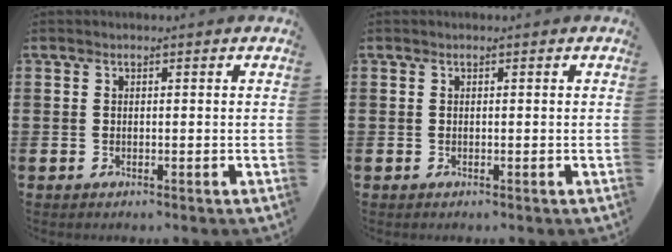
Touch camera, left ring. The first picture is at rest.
{"total": 0.0}